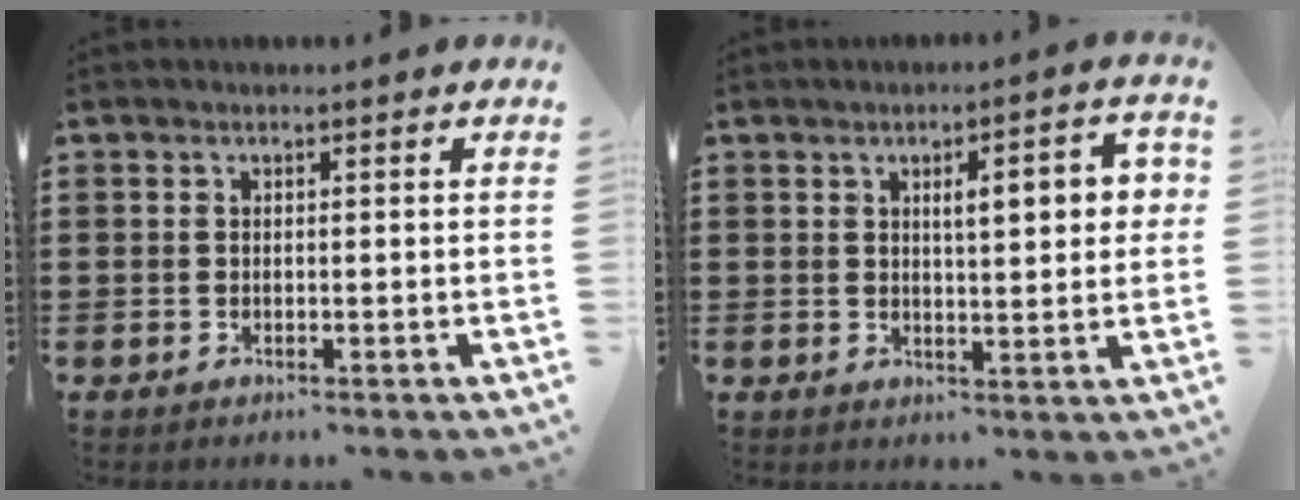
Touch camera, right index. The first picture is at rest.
{"total": 5.6, "force": [1.4, 1.5, 5.2], "torque": [-0.085, -0.001, 0.017]}